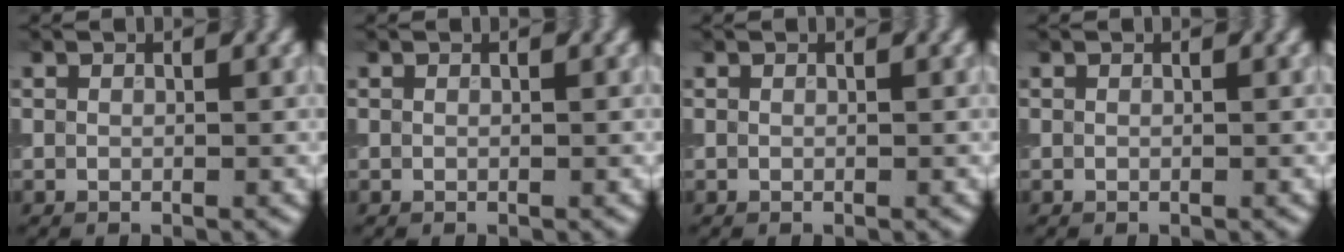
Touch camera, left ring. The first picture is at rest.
{"total": 0.0}
{"total": 0.0}
{"total": 0.0}